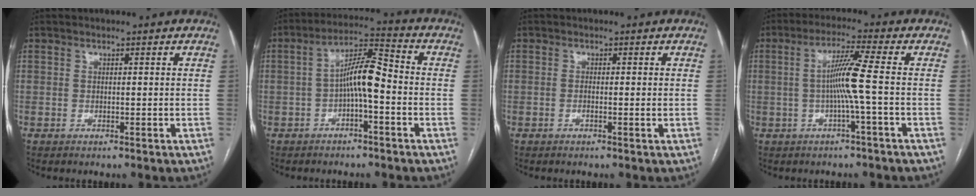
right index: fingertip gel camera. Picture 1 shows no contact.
{"total": 7.4, "force": [-1.4, 1.3, 7.2], "torque": [-0.130, 0.026, -0.028]}
{"total": 1.2, "force": [-0.2, 0.1, 1.2], "torque": [-0.019, 0.000, -0.004]}
{"total": 6.3, "force": [-0.7, -1.5, 6.1], "torque": [-0.116, 0.007, -0.012]}